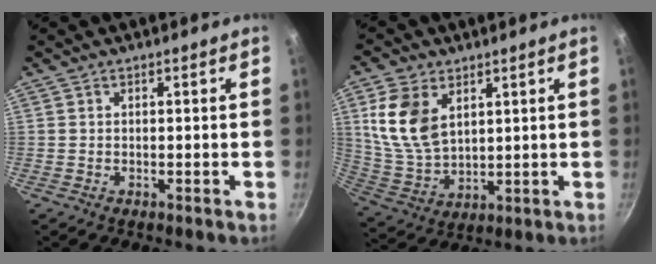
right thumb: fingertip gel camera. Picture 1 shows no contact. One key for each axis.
{"total": 12.2, "fx": 4.3, "fy": 7.9, "fz": 8.3, "tx": -0.150, "ty": -0.022, "tz": 0.098}